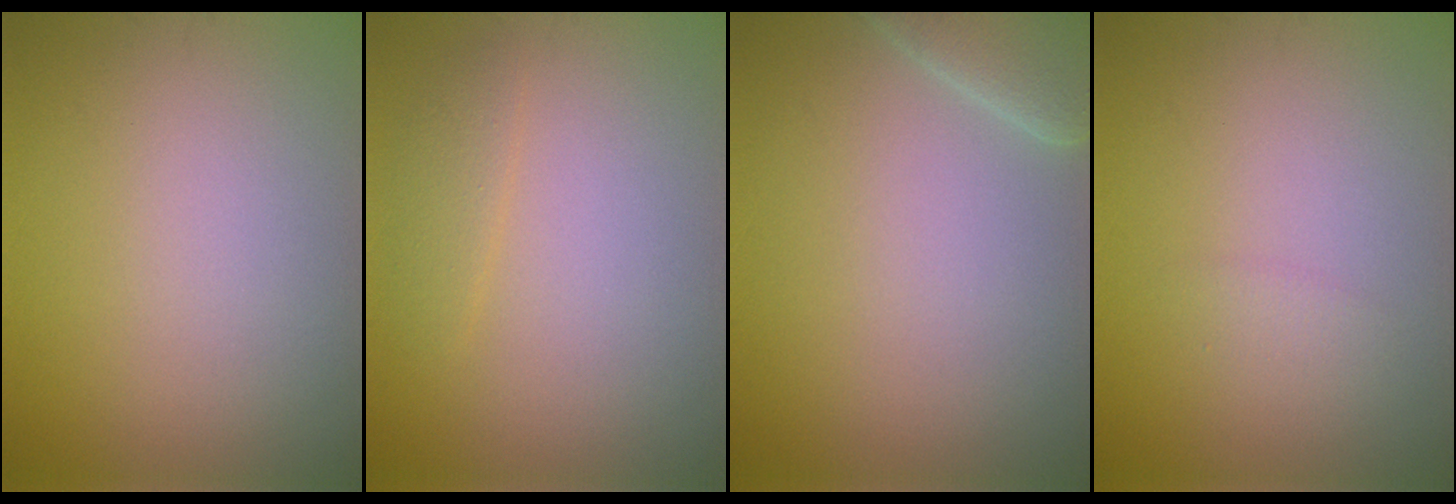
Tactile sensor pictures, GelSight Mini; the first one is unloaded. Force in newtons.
{"total": 1.4, "press": 1.4, "slide": 0.0}
{"total": 3.2, "press": 3.2, "slide": 0.3}
{"total": 0.8, "press": 0.8, "slide": 0.1}